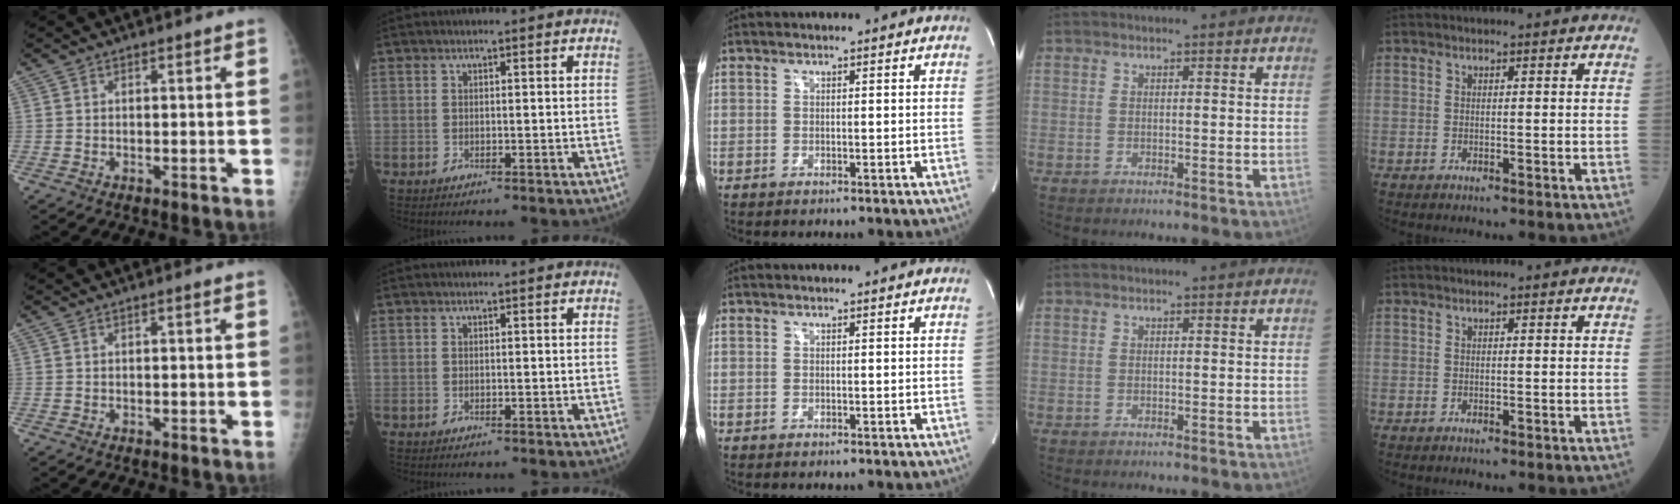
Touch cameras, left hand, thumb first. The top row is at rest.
{}